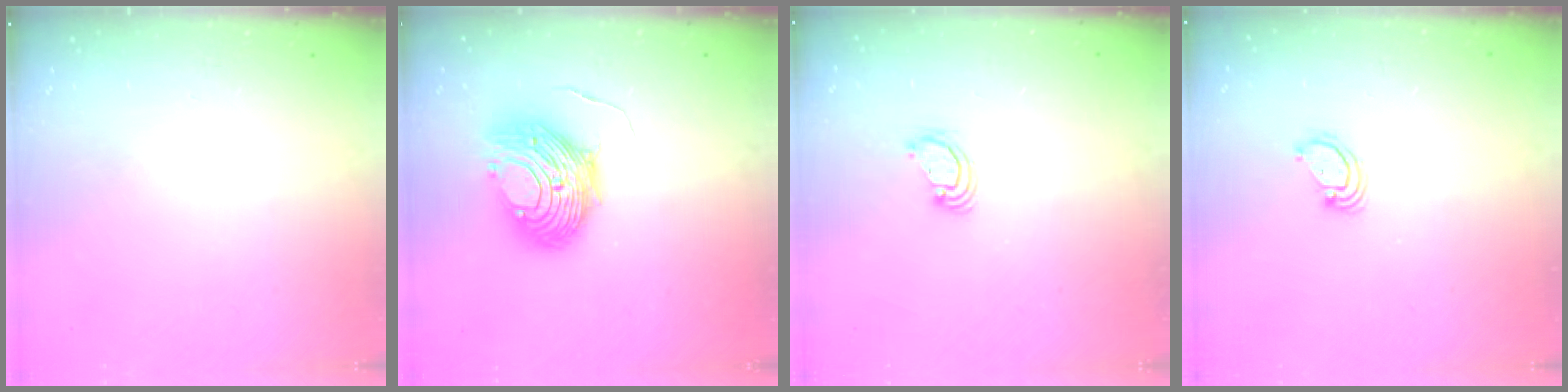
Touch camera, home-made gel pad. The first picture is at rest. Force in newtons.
{"total": 12.5, "press": 12.4, "slide": 1.4}
{"total": 2.5, "press": 2.5, "slide": 0.2}
{"total": 3.4, "press": 3.4, "slide": 0.3}